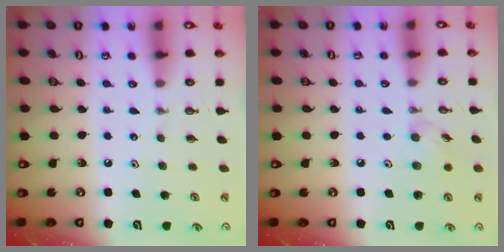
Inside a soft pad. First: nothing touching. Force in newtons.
{"total": 6.5, "press": 6.4, "slide": 1.3}